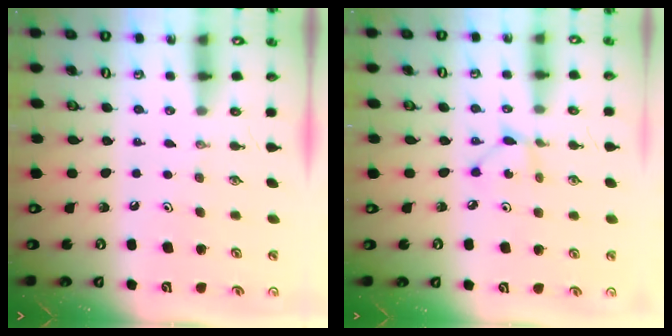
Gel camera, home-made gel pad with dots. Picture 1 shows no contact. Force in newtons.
{"total": 2.5, "press": 2.5, "slide": 0.1}